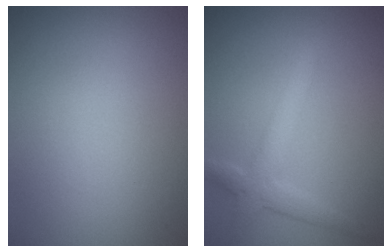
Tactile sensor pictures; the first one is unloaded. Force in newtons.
{"total": 3.1, "press": 3.1, "slide": 0.2}